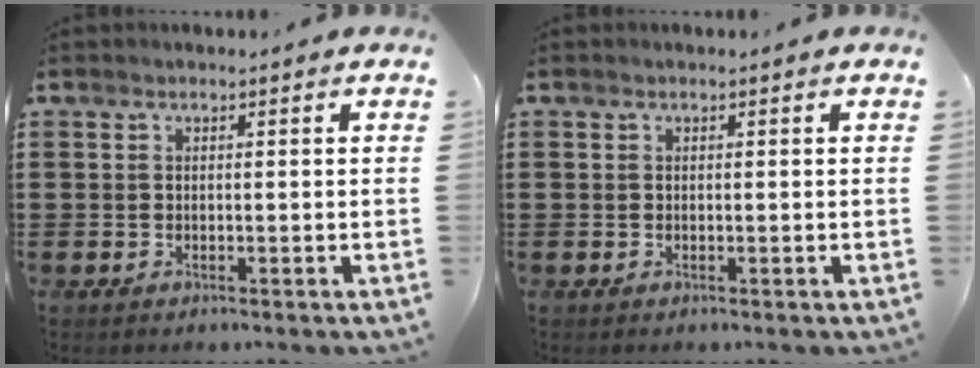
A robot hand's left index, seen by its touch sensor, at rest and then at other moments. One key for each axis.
{"total": 0.0}